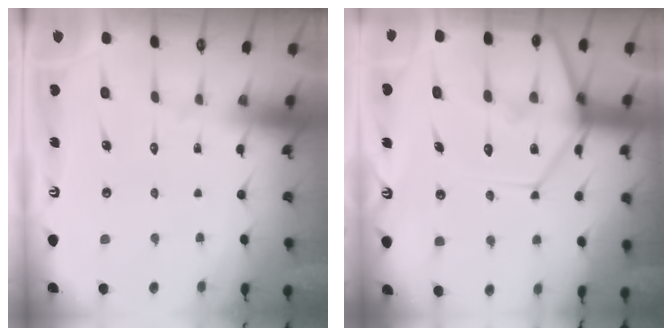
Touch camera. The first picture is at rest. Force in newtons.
{"total": 19.1, "press": 19.0, "slide": 2.0}